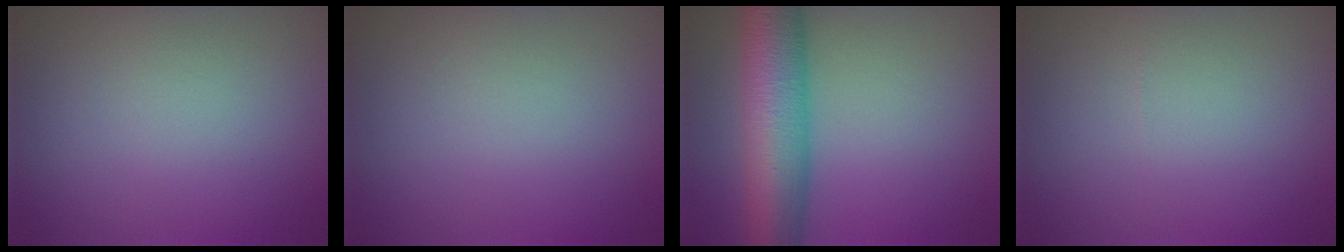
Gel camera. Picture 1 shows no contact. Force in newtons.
{"total": 0.0}
{"total": 10.8, "press": 10.8, "slide": 0.4}
{"total": 0.0}